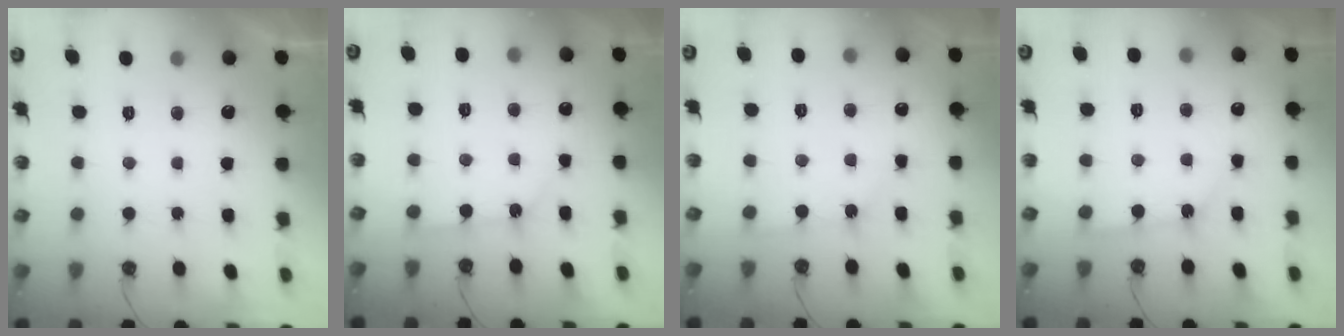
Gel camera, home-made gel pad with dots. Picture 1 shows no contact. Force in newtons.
{"total": 2.5, "press": 2.5, "slide": 0.3}
{"total": 3.2, "press": 3.2, "slide": 0.3}
{"total": 2.7, "press": 2.7, "slide": 0.3}